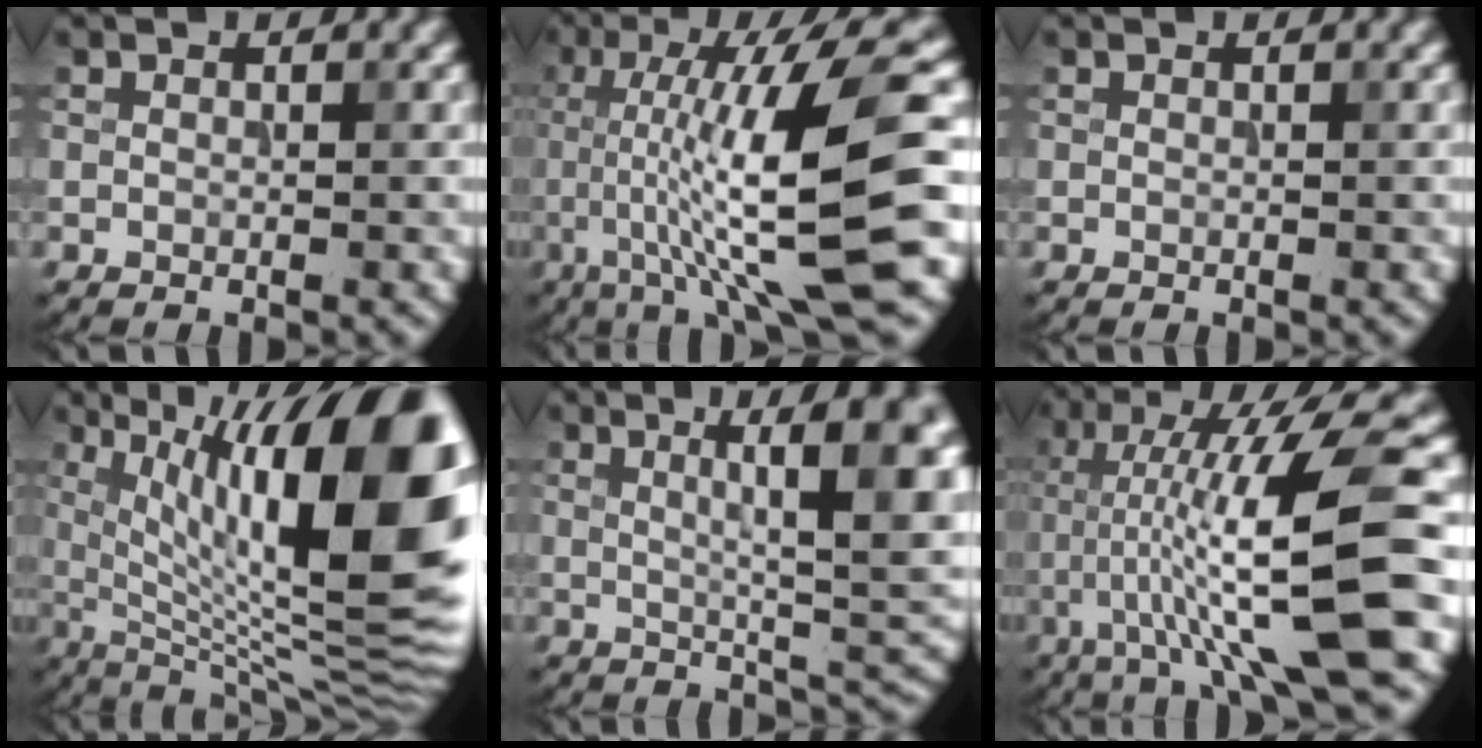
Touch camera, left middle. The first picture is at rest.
{"total": 12.6, "force": [-0.7, 2.5, 12.4], "torque": [-0.192, 0.009, -0.013]}
{"total": 0.0}
{"total": 17.2, "force": [4.1, 5.5, 15.8], "torque": [-0.224, 0.009, 0.067]}
{"total": 10.4, "force": [2.6, 2.7, 9.7], "torque": [-0.119, 0.010, 0.041]}
{"total": 11.7, "force": [-1.7, 1.6, 11.5], "torque": [-0.189, 0.014, -0.027]}